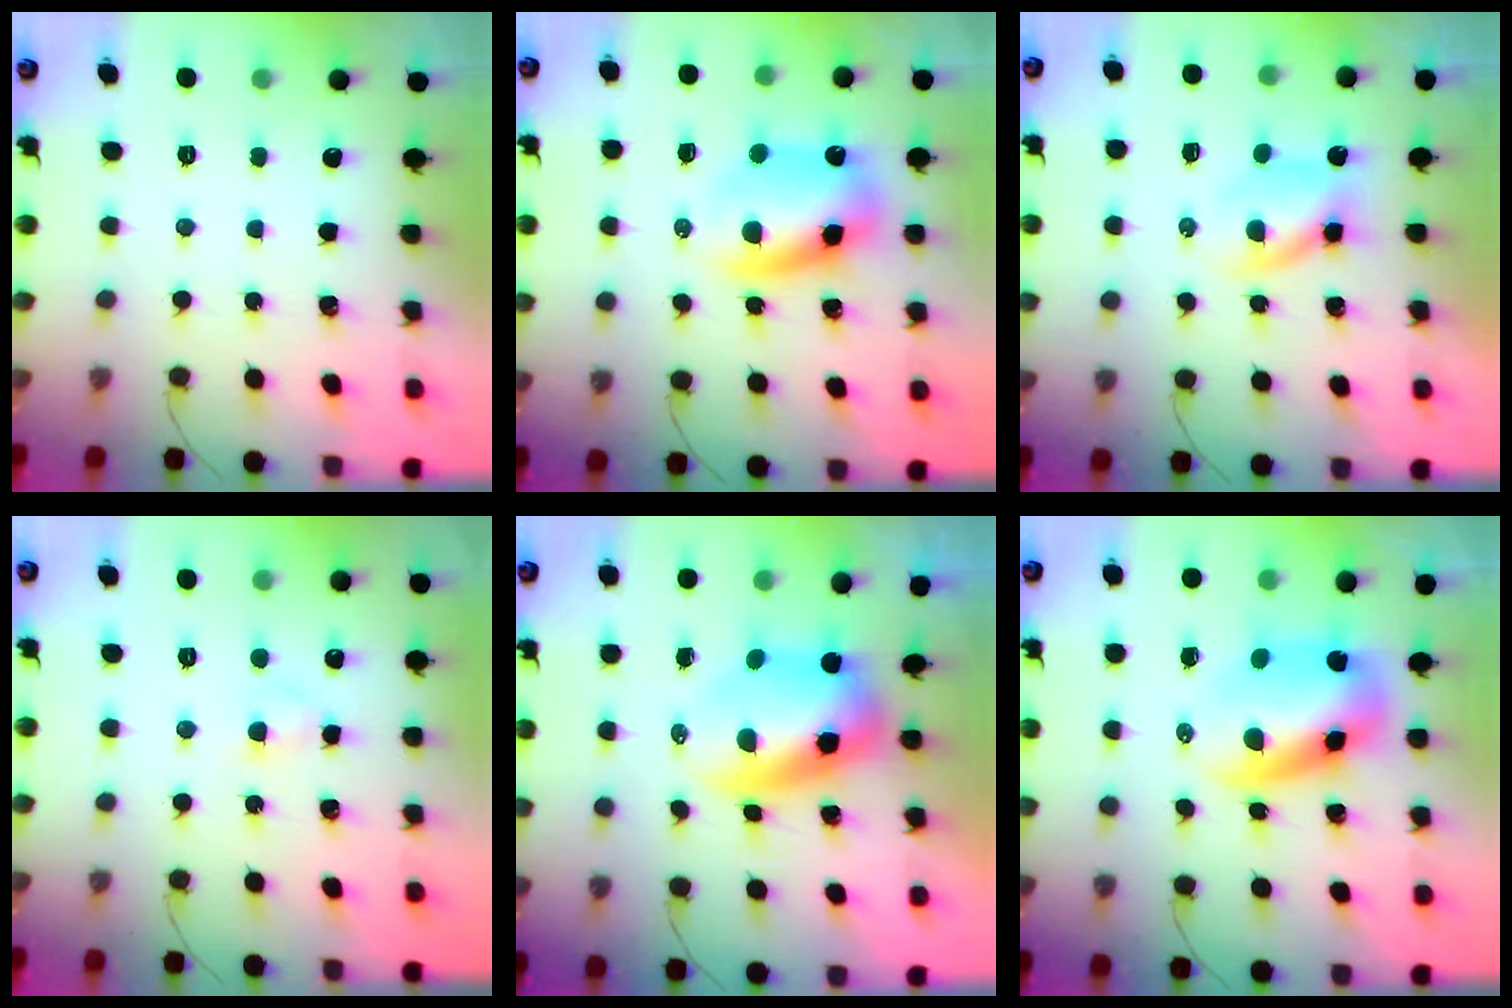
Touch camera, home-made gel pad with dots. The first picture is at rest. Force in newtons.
{"total": 10.0, "press": 9.7, "slide": 2.7}
{"total": 3.3, "press": 3.3, "slide": 0.7}
{"total": 2.6, "press": 2.4, "slide": 1.1}
{"total": 8.9, "press": 8.6, "slide": 2.5}
{"total": 9.9, "press": 9.5, "slide": 2.6}